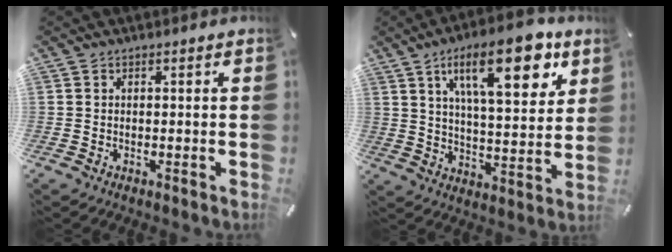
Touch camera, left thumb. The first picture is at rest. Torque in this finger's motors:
{"motor_torque": [2.51, 2.50, 1.68, -1.08, 0.61]}